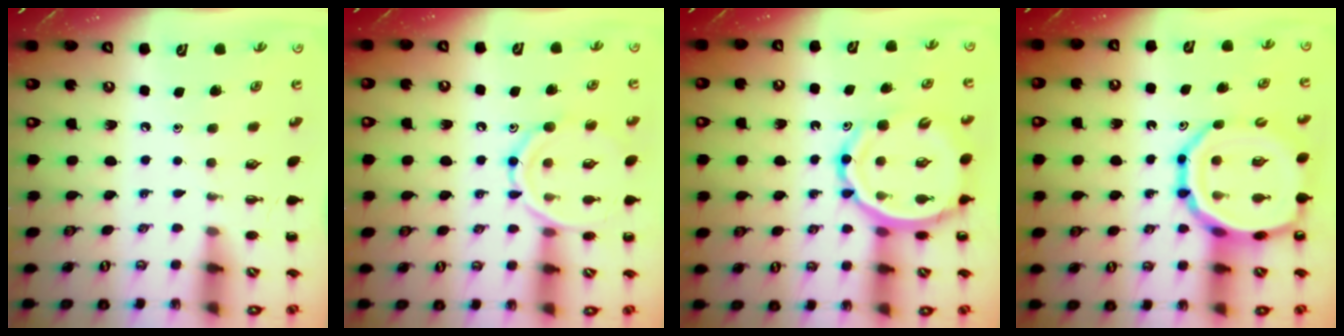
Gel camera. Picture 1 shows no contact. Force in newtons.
{"total": 12.4, "press": 12.3, "slide": 1.1}
{"total": 14.1, "press": 13.6, "slide": 3.7}
{"total": 20.5, "press": 20.2, "slide": 3.3}